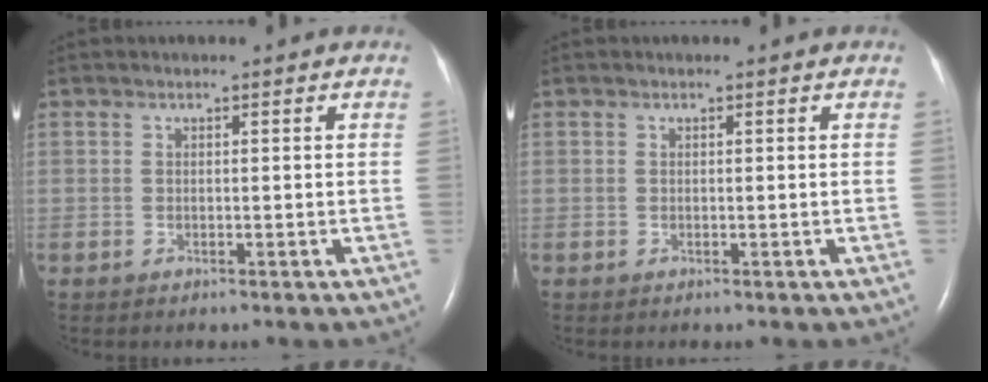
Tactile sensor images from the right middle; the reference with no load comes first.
{"total": 0.0}